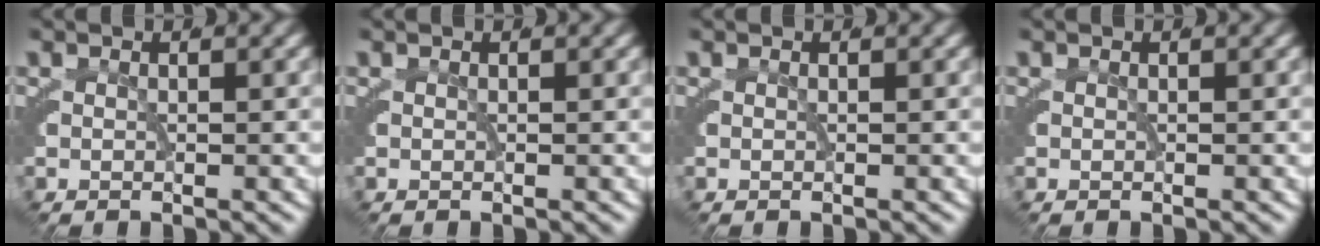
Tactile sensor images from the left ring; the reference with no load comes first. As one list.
[{"total": 0.0}, {"total": 0.0}, {"total": 0.0}]